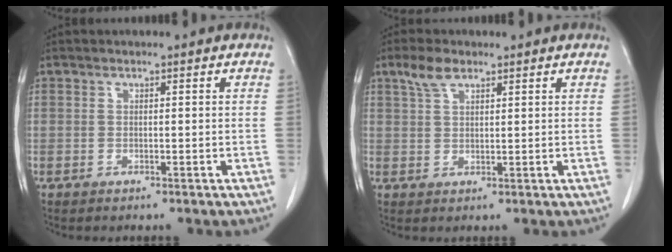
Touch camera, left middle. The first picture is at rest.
{"total": 3.6, "force": [2.5, 1.4, 2.2], "torque": [-0.052, 0.010, 0.053]}